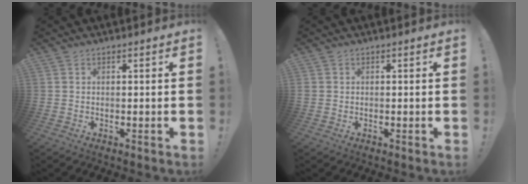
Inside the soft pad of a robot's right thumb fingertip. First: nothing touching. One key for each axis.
{"total": 0.9, "fx": 0.0, "fy": 0.9, "fz": -0.1, "tx": 0.002, "ty": 0.005, "tz": 0.001}